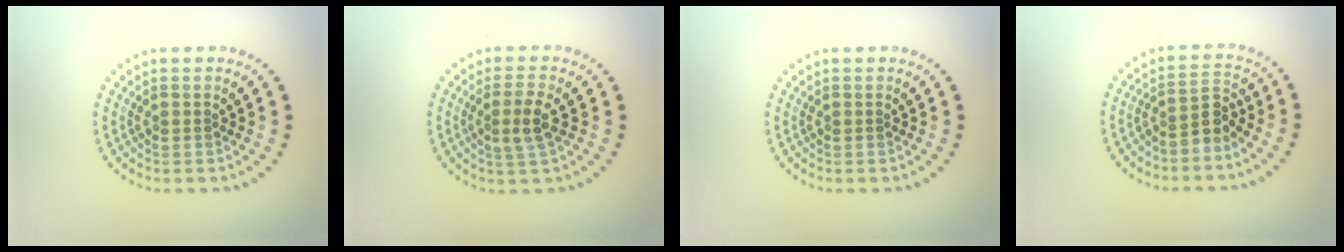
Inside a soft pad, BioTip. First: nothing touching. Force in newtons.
{"total": 2.5, "press": 2.3, "slide": 1.0}
{"total": 0.0}
{"total": 2.6, "press": 1.9, "slide": 1.7}